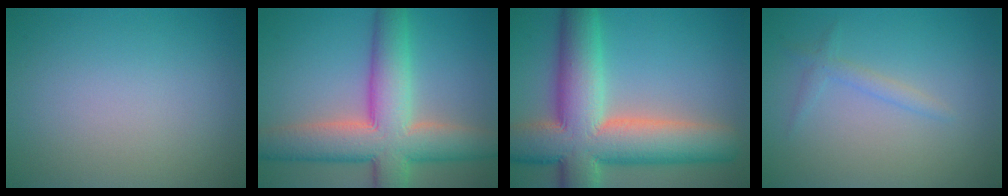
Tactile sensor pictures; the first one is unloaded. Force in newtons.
{"total": 10.1, "press": 10.1, "slide": 0.6}
{"total": 13.3, "press": 13.3, "slide": 0.8}
{"total": 1.3, "press": 1.3, "slide": 0.1}